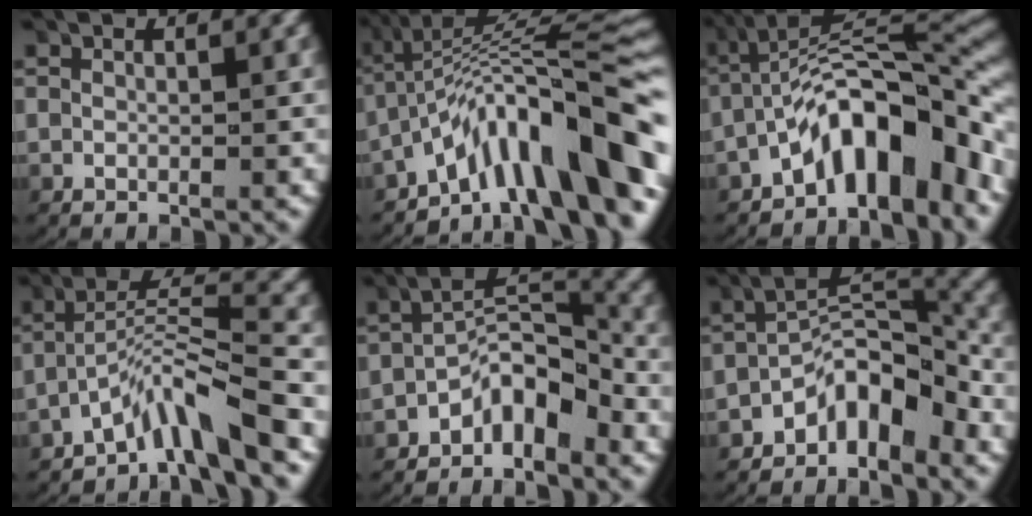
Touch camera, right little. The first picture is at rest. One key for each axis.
{"total": 10.4, "fx": -2.5, "fy": 4.6, "fz": 9.0, "tx": -0.142, "ty": 0.000, "tz": -0.032}
{"total": 8.0, "fx": -2.1, "fy": 3.3, "fz": 7.0, "tx": -0.114, "ty": 0.008, "tz": -0.030}
{"total": 4.8, "fx": -3.1, "fy": 0.8, "fz": 3.7, "tx": -0.075, "ty": 0.008, "tz": -0.053}
{"total": 4.8, "fx": -2.9, "fy": 2.1, "fz": 3.1, "tx": -0.049, "ty": 0.006, "tz": -0.051}
{"total": 5.7, "fx": -3.2, "fy": 2.6, "fz": 3.9, "tx": -0.061, "ty": 0.008, "tz": -0.054}